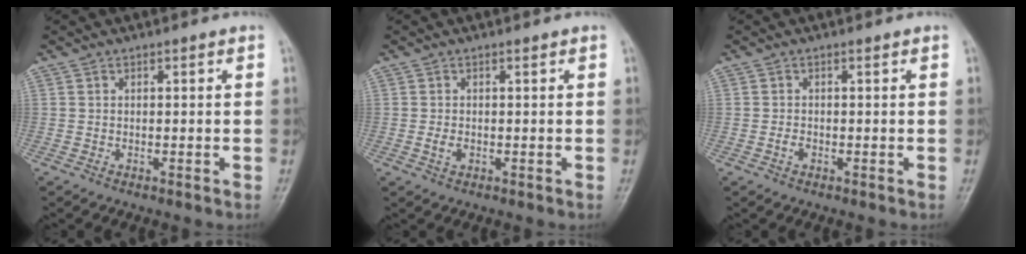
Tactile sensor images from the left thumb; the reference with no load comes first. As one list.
[{"total": 1.7, "force": [0.0, 1.1, 1.3], "torque": [-0.024, -0.003, 0.001]}, {"total": 1.0, "force": [-0.3, 0.7, 0.7], "torque": [-0.012, 0.000, -0.007]}]